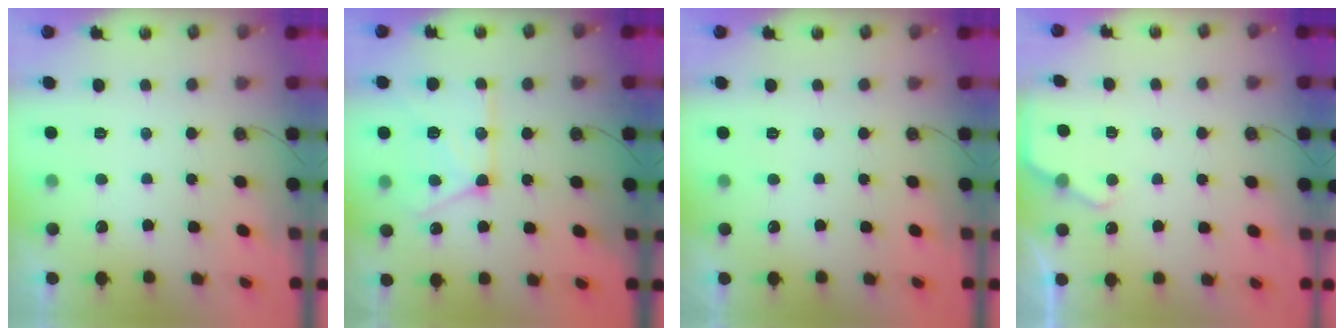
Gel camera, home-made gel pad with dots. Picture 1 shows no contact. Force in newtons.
{"total": 16.1, "press": 16.0, "slide": 1.8}
{"total": 0.0}
{"total": 4.4, "press": 4.4, "slide": 0.5}